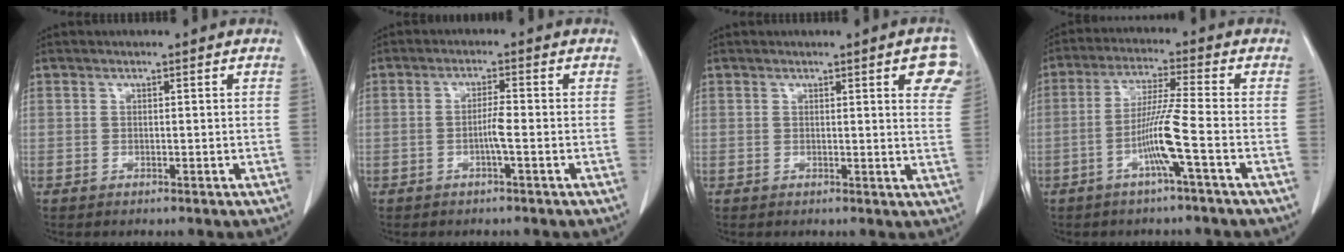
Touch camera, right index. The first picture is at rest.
{"total": 2.4, "force": [-0.7, -0.2, 2.3], "torque": [-0.037, 0.002, -0.012]}
{"total": 5.5, "force": [2.7, 0.8, 4.7], "torque": [-0.044, -0.007, 0.018]}
{"total": 7.5, "force": [-2.8, -1.3, 6.9], "torque": [-0.134, -0.001, -0.055]}